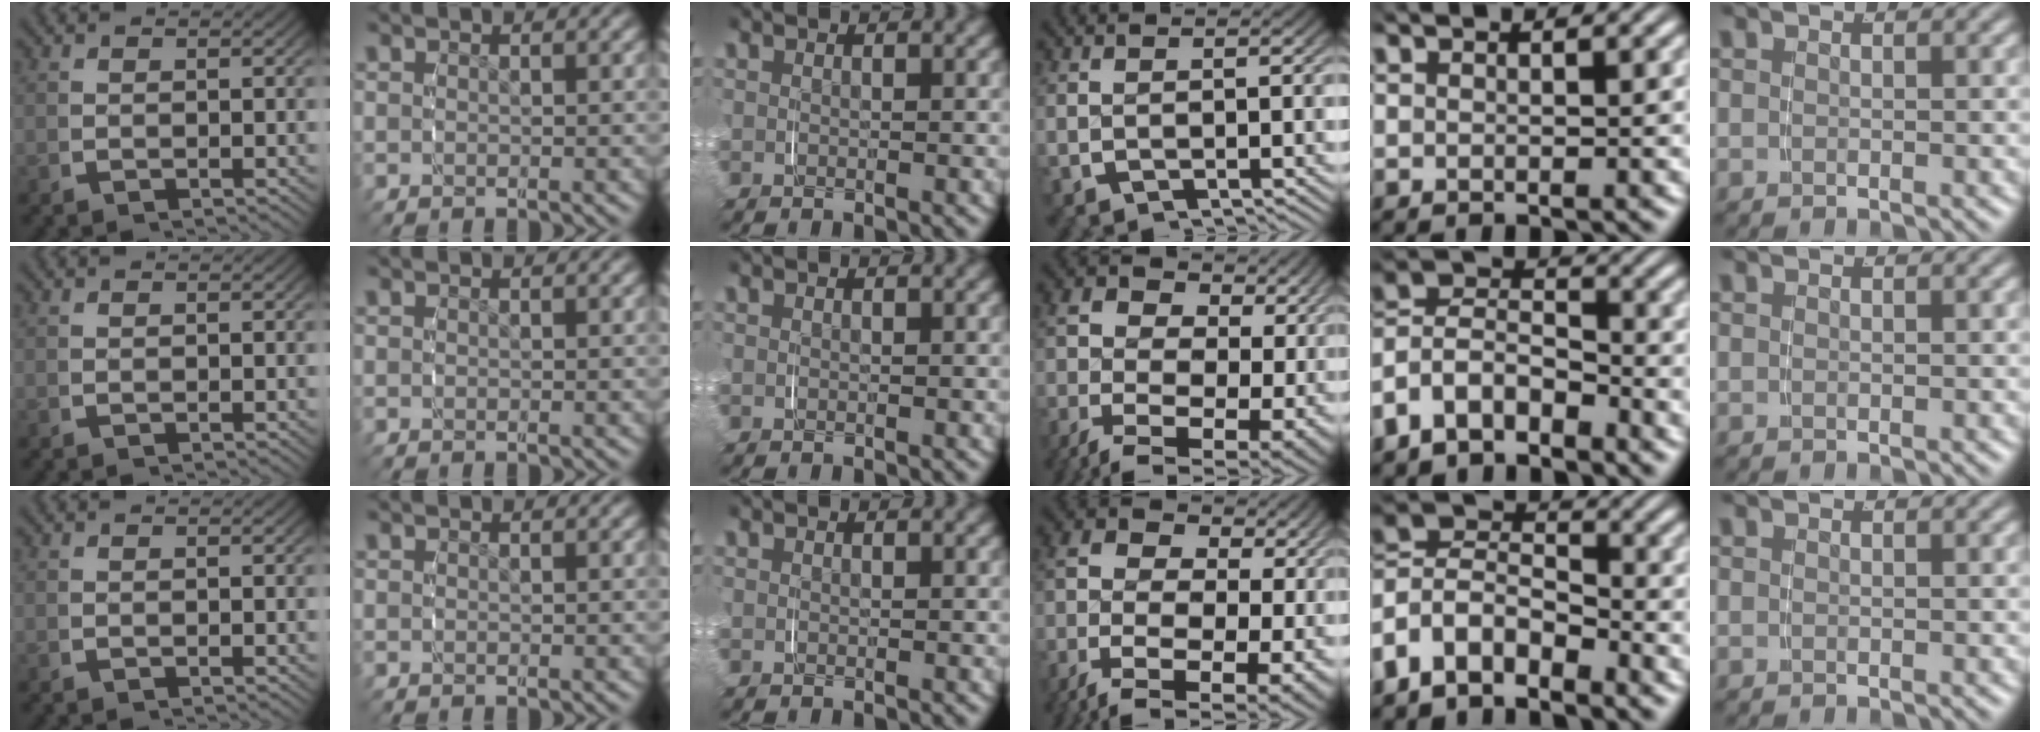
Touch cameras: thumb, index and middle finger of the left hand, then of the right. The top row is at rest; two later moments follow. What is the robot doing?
{"motion": "grasp_and_lifting", "object": "jacket"}